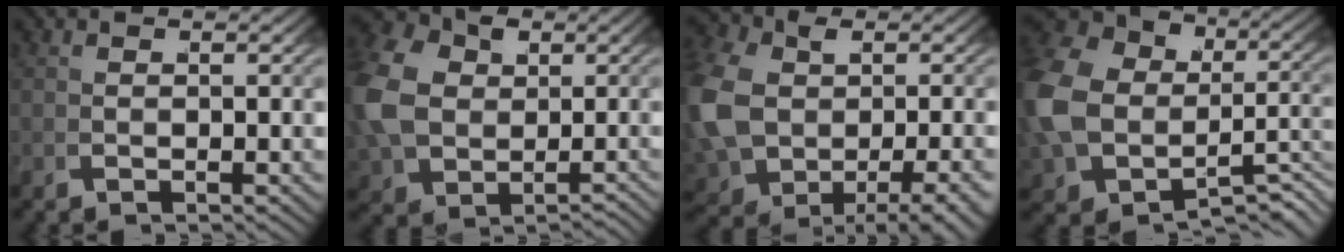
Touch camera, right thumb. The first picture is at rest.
{"total": 8.5, "force": [0.4, 6.9, 4.9], "torque": [-0.127, -0.024, 0.027]}
{"total": 8.8, "force": [-0.8, 6.4, 6.0], "torque": [-0.163, -0.049, 0.026]}
{"total": 13.7, "force": [-2.1, 10.7, 8.3], "torque": [-0.197, -0.048, -0.008]}